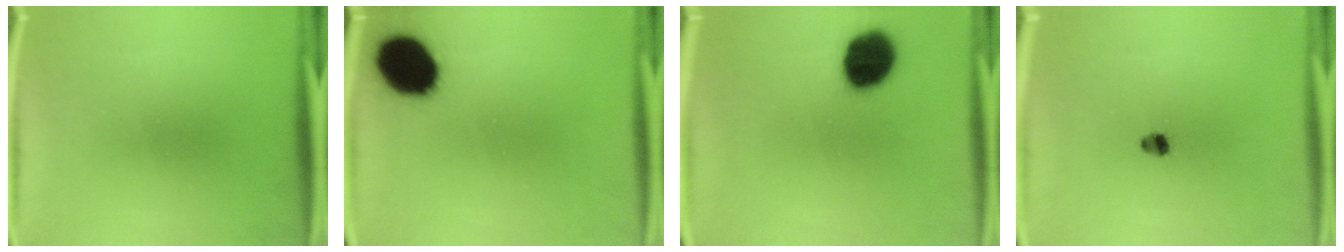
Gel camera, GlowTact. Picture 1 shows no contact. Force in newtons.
{"total": 13.4}
{"total": 13.3}
{"total": 2.3}